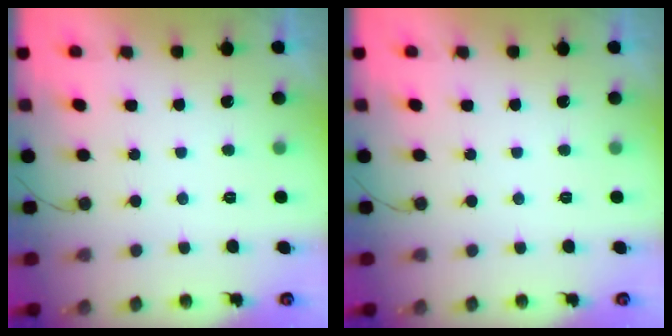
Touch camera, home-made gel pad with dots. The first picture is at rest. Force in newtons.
{"total": 0.0}